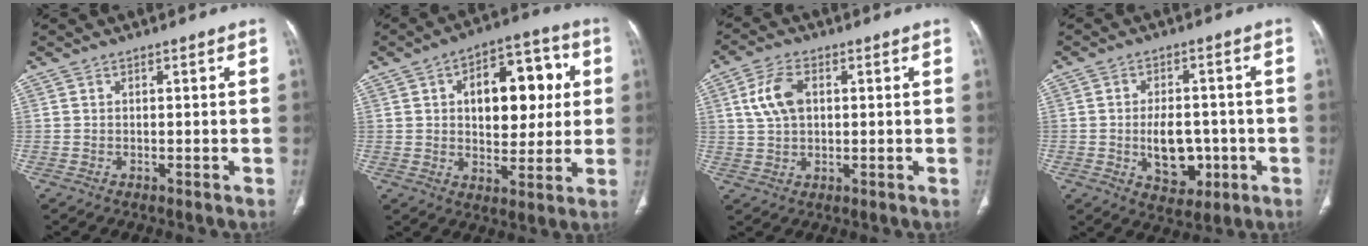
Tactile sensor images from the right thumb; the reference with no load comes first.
{"total": 16.6, "force": [3.4, 9.7, 13.0], "torque": [-0.139, 0.015, 0.050]}
{"total": 9.3, "force": [1.6, 6.2, 6.8], "torque": [-0.131, 0.017, 0.029]}
{"total": 9.2, "force": [-1.8, 6.1, 6.7], "torque": [-0.075, 0.009, -0.014]}